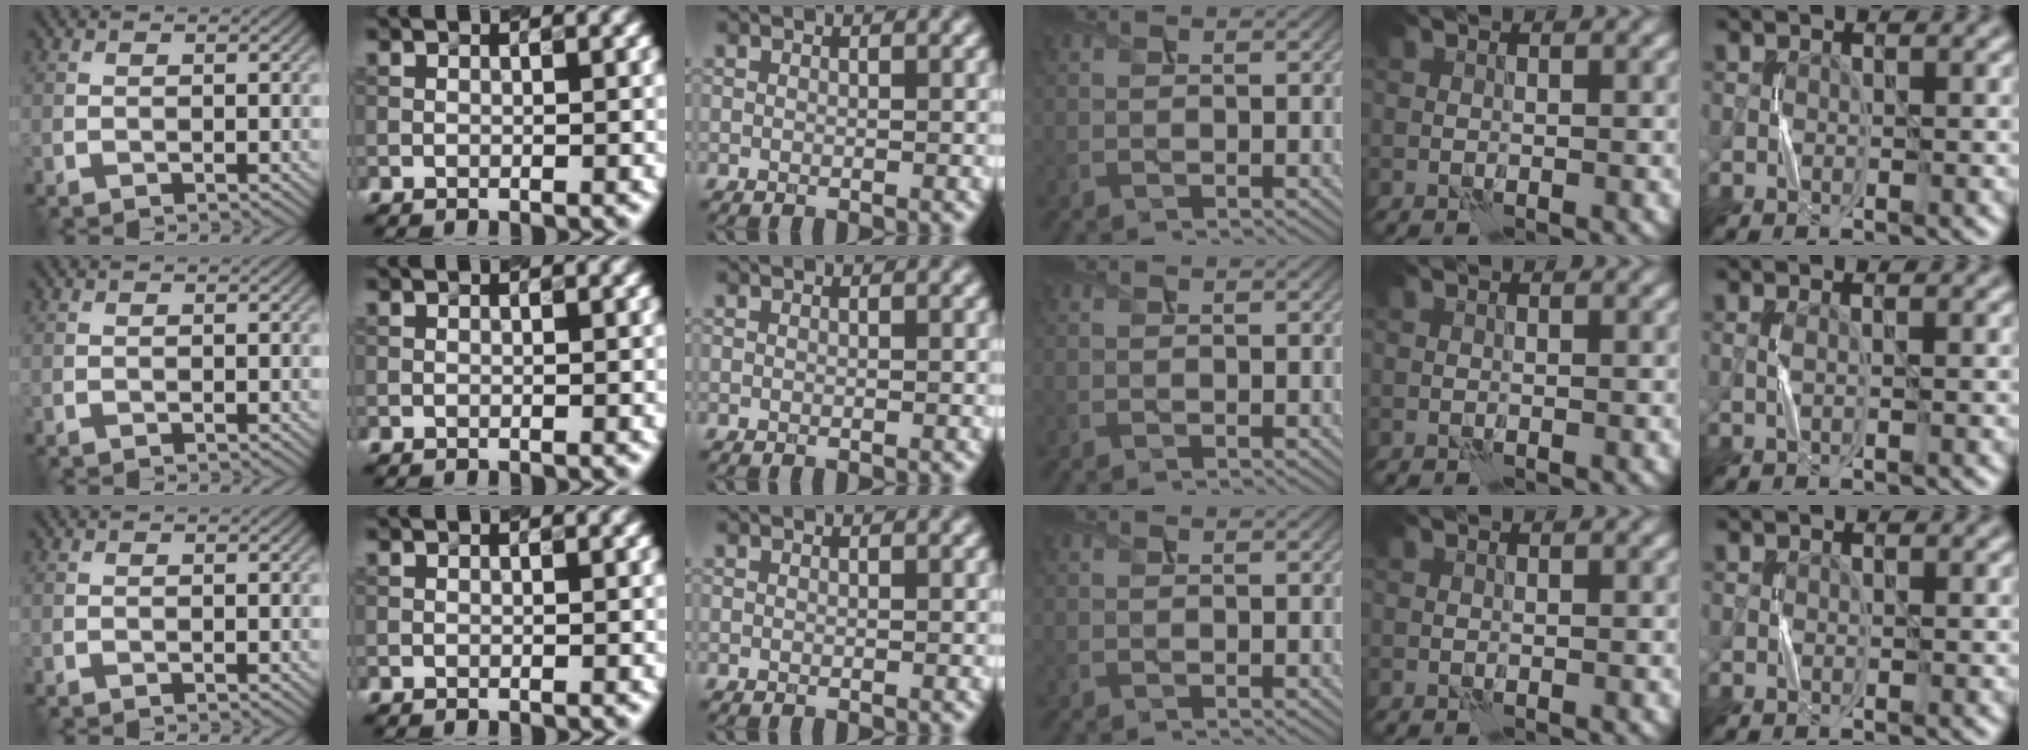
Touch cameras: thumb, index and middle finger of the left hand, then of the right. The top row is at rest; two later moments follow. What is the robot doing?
{"motion": "press", "object": "button"}